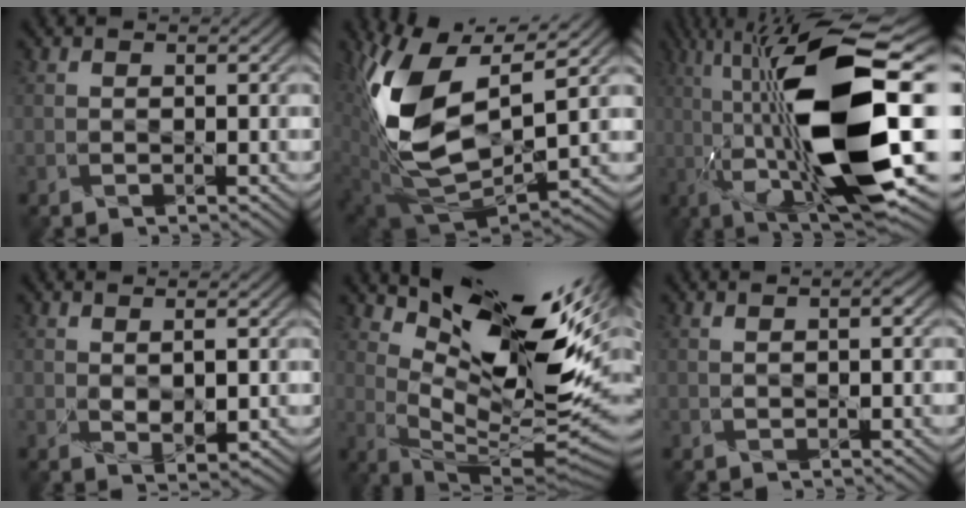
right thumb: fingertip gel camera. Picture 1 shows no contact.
{"total": 14.5, "force": [4.4, 7.6, 11.5], "torque": [-0.253, -0.015, 0.093]}
{"total": 19.2, "force": [-0.7, 6.3, 18.1], "torque": [-0.320, 0.016, -0.012]}
{"total": 2.0, "force": [0.7, 0.9, 1.6], "torque": [-0.038, -0.003, 0.020]}
{"total": 15.3, "force": [7.4, 5.0, 12.4], "torque": [-0.206, -0.002, 0.145]}
{"total": 1.3, "force": [0.6, 0.3, 1.1], "torque": [-0.012, 0.002, 0.016]}